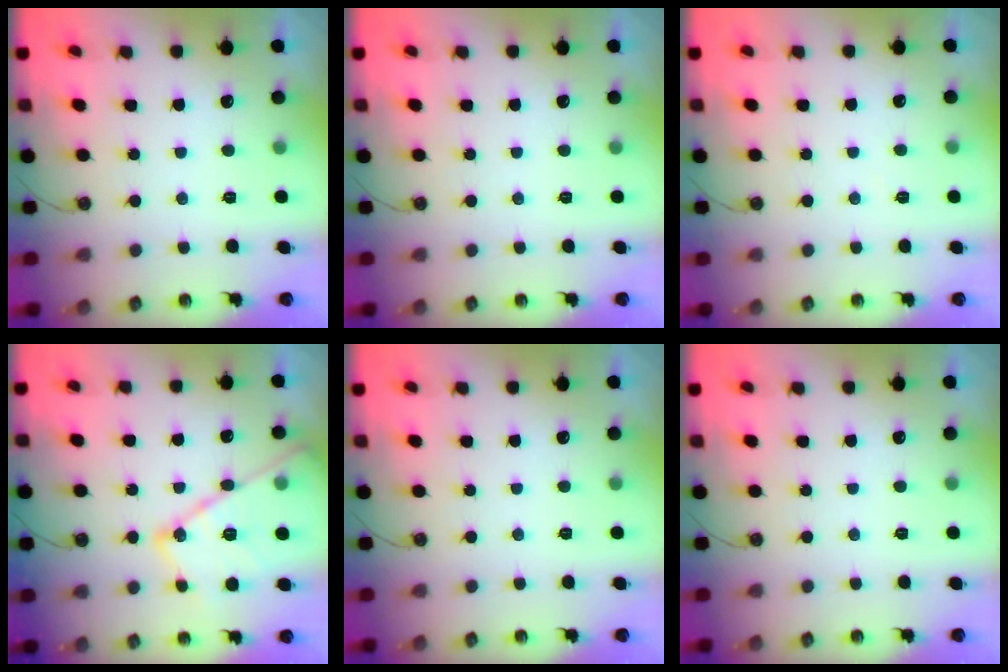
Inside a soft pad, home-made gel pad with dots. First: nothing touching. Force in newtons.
{"total": 0.0}
{"total": 2.1, "press": 2.1, "slide": 0.5}
{"total": 17.9, "press": 17.9, "slide": 1.0}
{"total": 0.0}
{"total": 0.0}